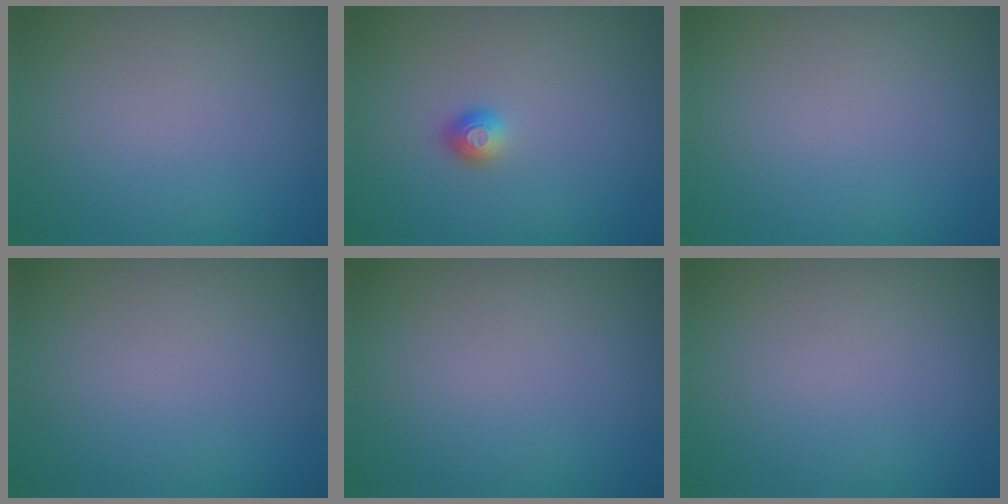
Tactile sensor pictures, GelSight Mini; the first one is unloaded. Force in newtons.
{"total": 1.1, "press": 1.0, "slide": 0.4}
{"total": 0.0}
{"total": 0.0}
{"total": 0.0}
{"total": 0.0}